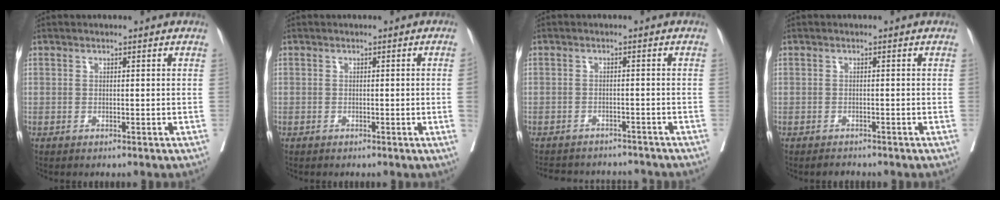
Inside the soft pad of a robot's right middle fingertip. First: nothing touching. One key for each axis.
{"total": 1.4, "fx": -0.3, "fy": -0.5, "fz": 1.2, "tx": -0.012, "ty": -0.001, "tz": -0.006}
{"total": 11.0, "fx": -10.2, "fy": 3.3, "fz": 2.5, "tx": -0.049, "ty": 0.011, "tz": -0.126}
{"total": 1.3, "fx": -1.2, "fy": 0.4, "fz": 0.1, "tx": -0.005, "ty": -0.003, "tz": -0.016}